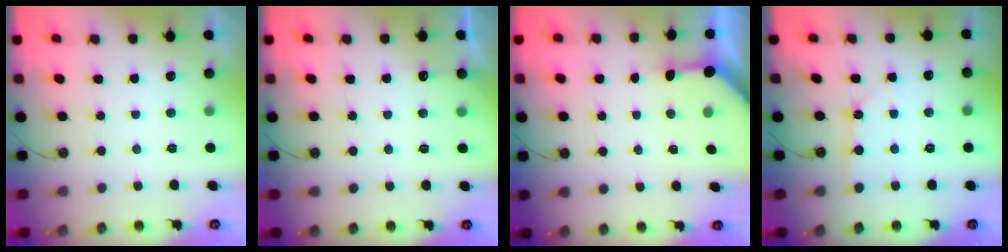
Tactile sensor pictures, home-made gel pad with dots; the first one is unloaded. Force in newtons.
{"total": 2.8, "press": 2.8, "slide": 0.4}
{"total": 3.6, "press": 3.6, "slide": 0.4}
{"total": 1.8, "press": 1.8, "slide": 0.3}